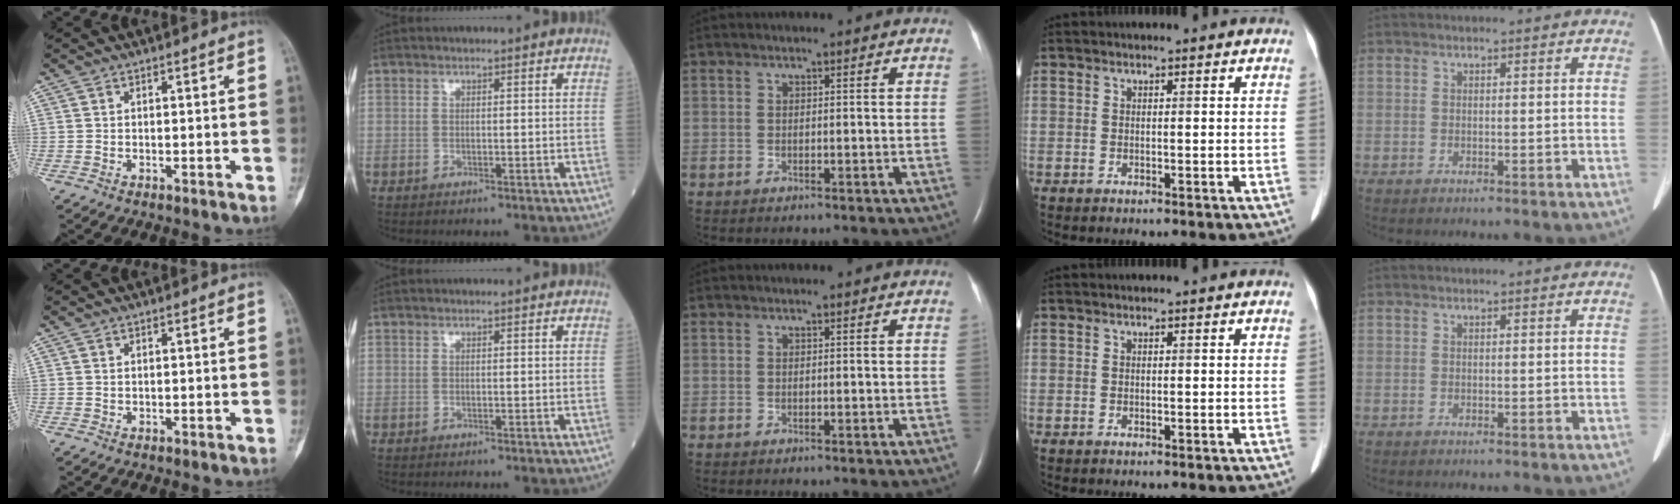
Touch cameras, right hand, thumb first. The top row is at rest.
{}